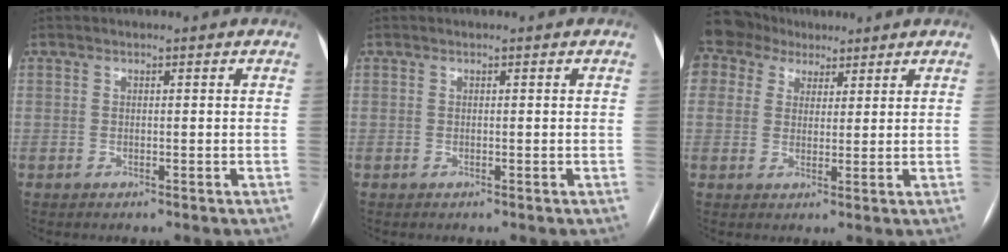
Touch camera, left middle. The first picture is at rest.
{"total": 0.0}
{"total": 9.2, "force": [6.3, 6.5, 1.8], "torque": [-0.046, 0.042, 0.119]}